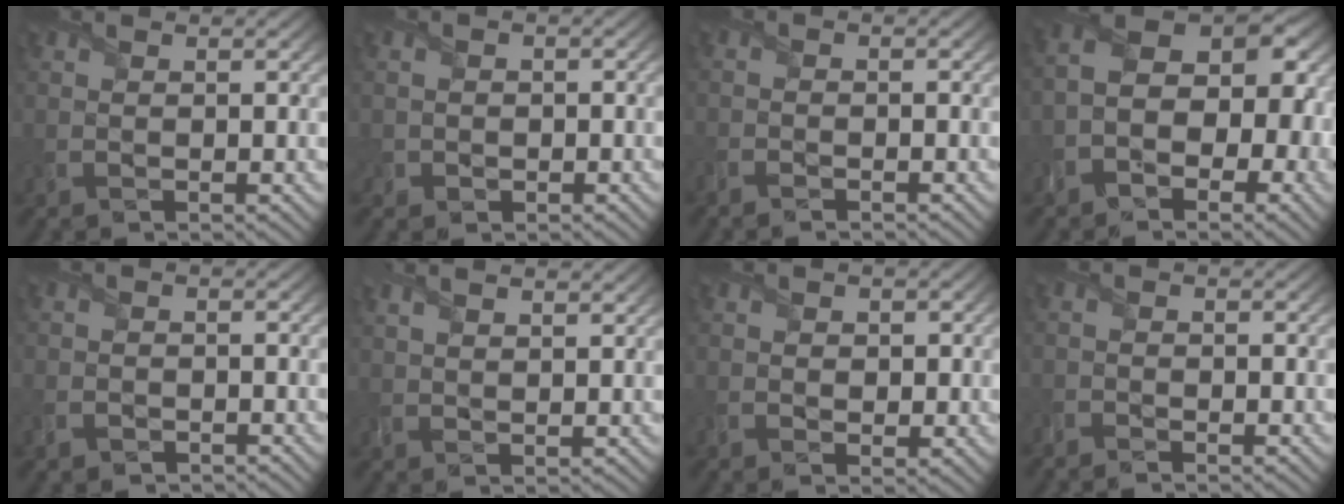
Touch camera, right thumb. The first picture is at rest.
{"total": 1.5, "force": [-0.7, 1.3, -0.1], "torque": [-0.001, -0.002, -0.014]}
{"total": 2.2, "force": [-2.0, 0.7, 0.7], "torque": [-0.015, -0.004, -0.040]}
{"total": 9.5, "force": [-3.3, 6.1, 6.4], "torque": [-0.075, -0.002, -0.066]}
{"total": 2.0, "force": [-1.6, 1.1, 0.4], "torque": [-0.010, -0.004, -0.035]}
{"total": 3.7, "force": [2.6, 1.0, 2.4], "torque": [-0.044, 0.006, 0.037]}
{"total": 1.7, "force": [0.0, 1.5, 0.8], "torque": [-0.015, -0.007, -0.003]}
{"total": 1.7, "force": [-1.6, 0.3, 0.5], "torque": [-0.009, -0.003, -0.033]}